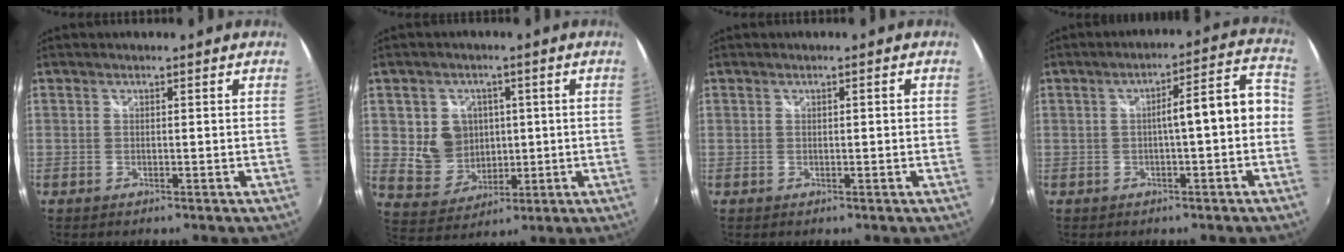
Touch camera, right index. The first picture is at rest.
{"total": 8.6, "force": [1.2, 7.9, 3.0], "torque": [-0.074, 0.006, 0.040]}
{"total": 1.1, "force": [0.0, 0.4, 1.0], "torque": [-0.013, 0.004, 0.000]}
{"total": 7.9, "force": [-1.3, 1.0, 7.7], "torque": [-0.099, 0.034, -0.005]}